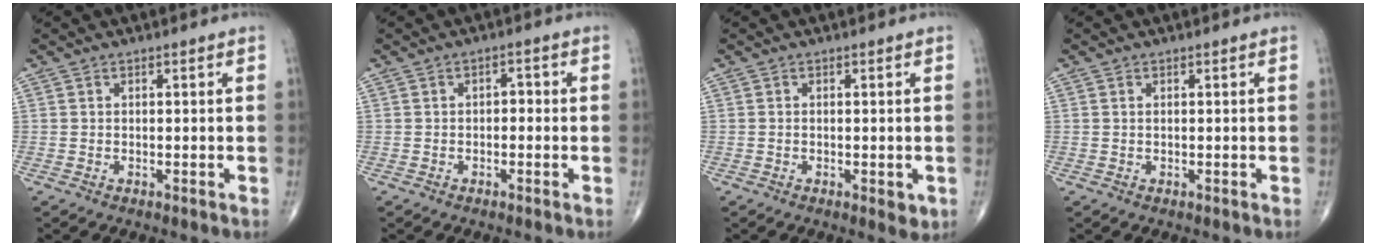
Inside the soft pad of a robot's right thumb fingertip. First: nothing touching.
{"total": 1.9, "force": [-0.2, 1.2, 1.5], "torque": [-0.009, 0.009, -0.011]}
{"total": 2.2, "force": [-0.6, 0.9, 1.9], "torque": [-0.020, -0.004, -0.006]}
{"total": 0.0}